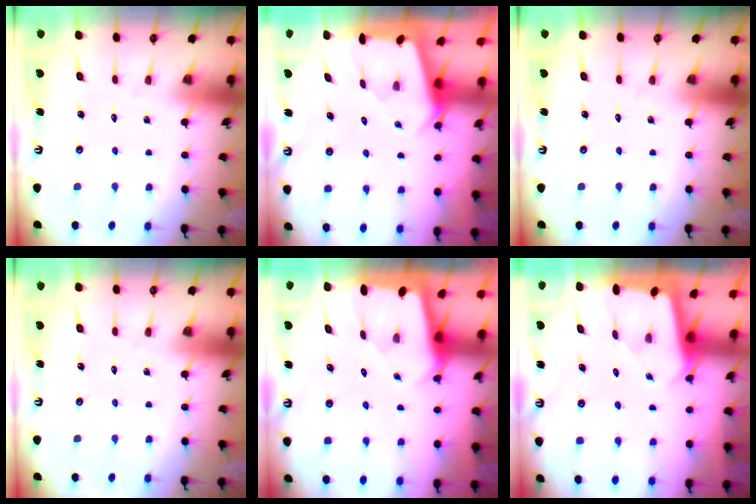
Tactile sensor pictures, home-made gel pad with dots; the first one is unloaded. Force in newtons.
{"total": 2.5, "press": 2.5, "slide": 0.3}
{"total": 0.0}
{"total": 0.0}
{"total": 1.7, "press": 1.7, "slide": 0.2}
{"total": 1.8, "press": 1.7, "slide": 0.2}